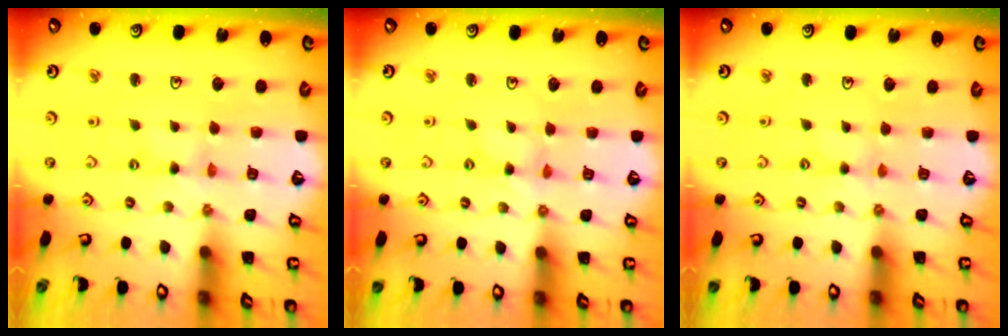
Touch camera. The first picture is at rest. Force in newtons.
{"total": 1.2, "press": 1.2, "slide": 0.3}
{"total": 1.5, "press": 1.4, "slide": 0.3}